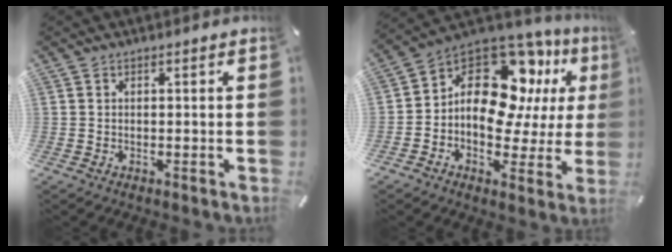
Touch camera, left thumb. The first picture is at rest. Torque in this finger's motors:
{"motor_torque": [1.11, 0.88, 0.49, -0.04, 0.19]}